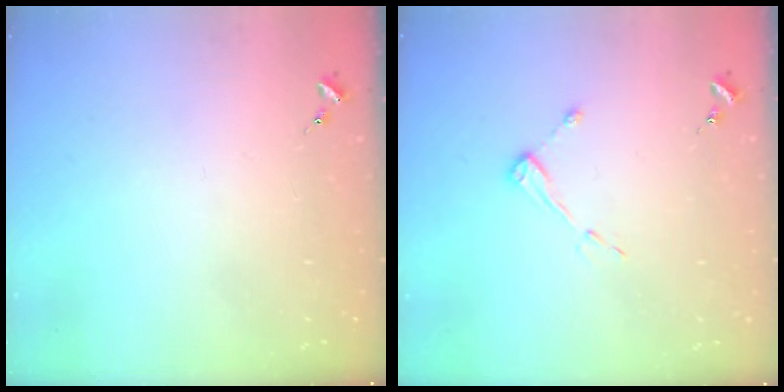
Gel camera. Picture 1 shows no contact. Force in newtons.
{"total": 4.2, "press": 4.2, "slide": 0.6}